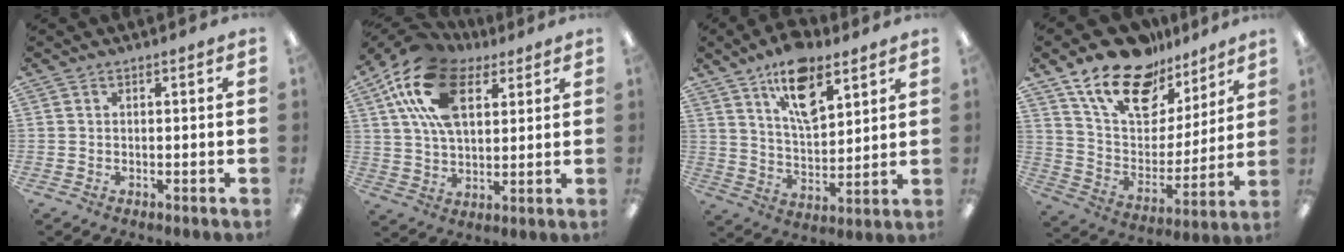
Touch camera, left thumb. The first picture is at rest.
{"total": 19.7, "force": [9.3, 10.9, 13.5], "torque": [-0.281, -0.013, 0.163]}
{"total": 13.9, "force": [8.7, 6.3, 8.8], "torque": [-0.140, -0.034, 0.151]}
{"total": 19.6, "force": [13.9, 10.2, 9.3], "torque": [-0.174, -0.081, 0.249]}